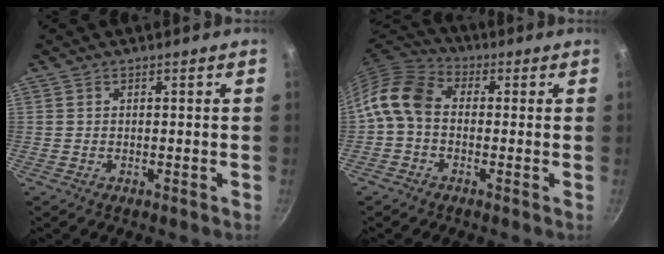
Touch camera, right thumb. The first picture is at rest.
{"total": 8.9, "force": [-0.9, 6.6, 6.0], "torque": [-0.109, 0.032, -0.038]}